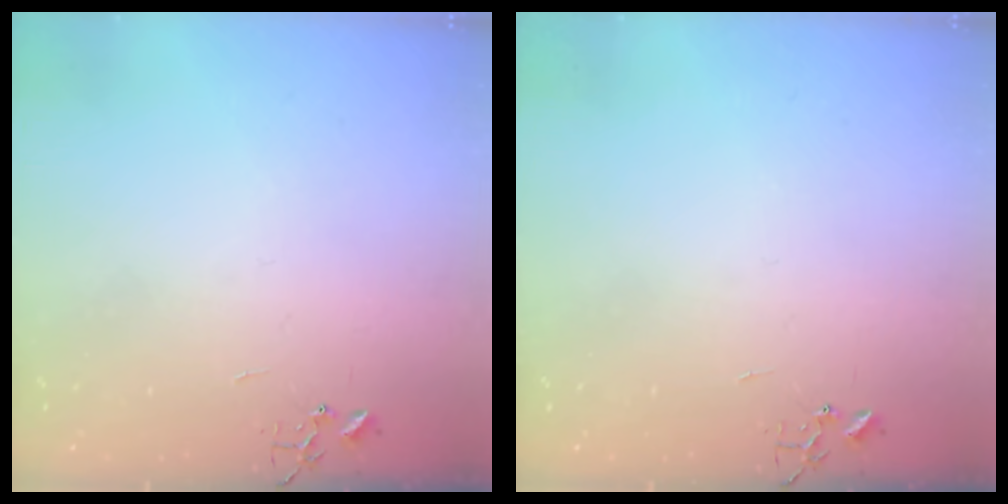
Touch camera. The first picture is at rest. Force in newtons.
{"total": 0.0}